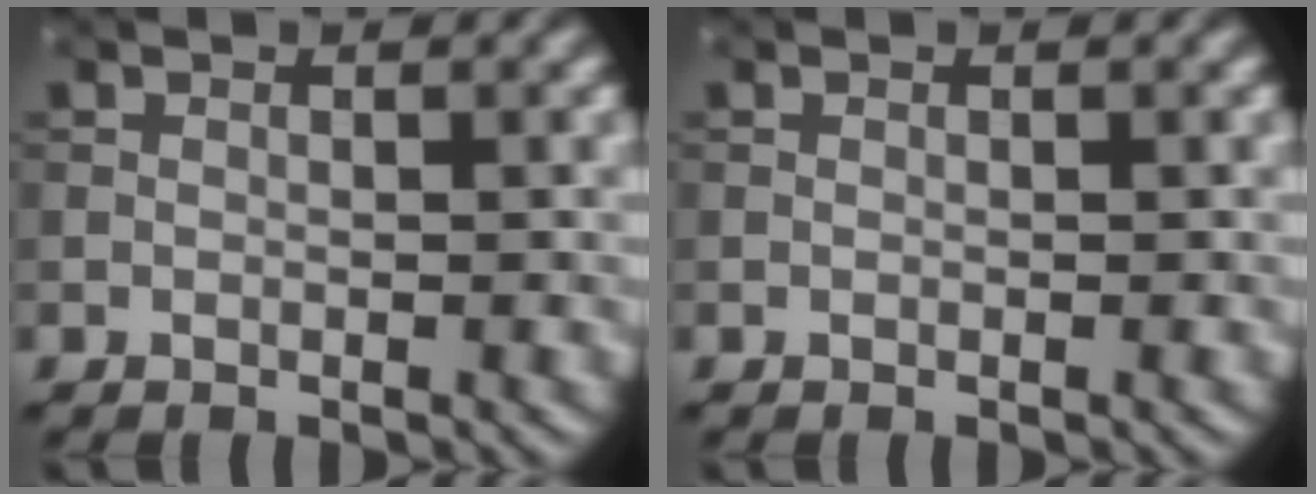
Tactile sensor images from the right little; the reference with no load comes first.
{"total": 0.0}